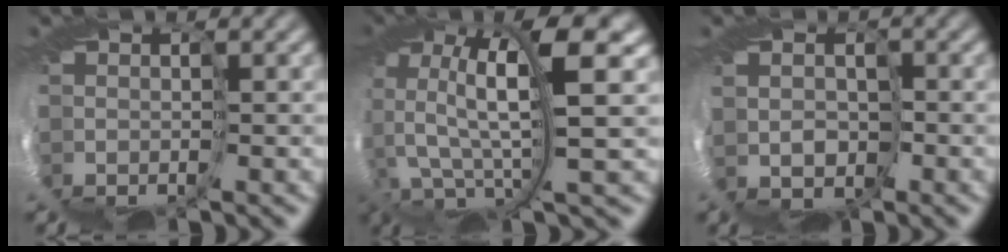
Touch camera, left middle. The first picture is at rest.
{"total": 8.6, "force": [4.3, 2.0, 7.2], "torque": [-0.186, -0.005, 0.078]}
{"total": 2.0, "force": [1.6, 1.2, -0.3], "torque": [0.005, 0.001, 0.017]}